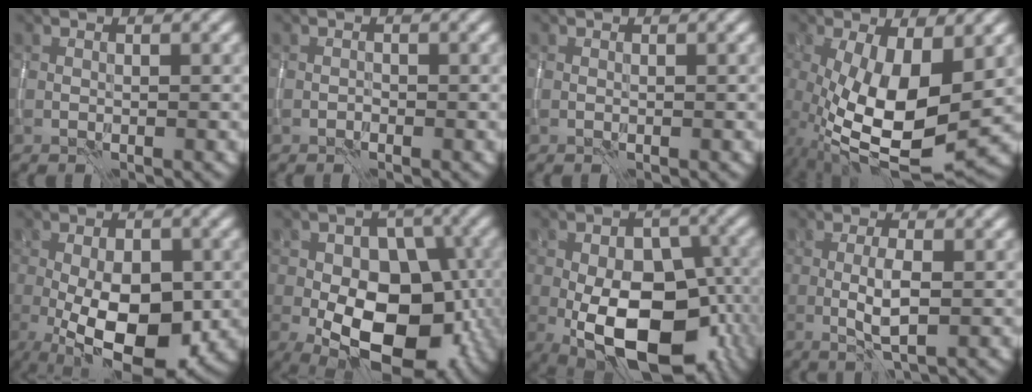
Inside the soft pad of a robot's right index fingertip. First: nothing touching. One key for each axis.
{"total": 0.7, "fx": -0.6, "fy": 0.4, "fz": 0.1, "tx": -0.001, "ty": -0.001, "tz": -0.010}
{"total": 0.0}
{"total": 11.8, "fx": -1.3, "fy": 4.8, "fz": 10.7, "tx": -0.197, "ty": -0.019, "tz": -0.018}
{"total": 11.7, "fx": -3.4, "fy": 5.6, "fz": 9.7, "tx": -0.151, "ty": -0.008, "tz": -0.053}
{"total": 15.1, "fx": -4.1, "fy": 9.7, "fz": 10.9, "tx": -0.132, "ty": -0.010, "tz": -0.052}
{"total": 14.7, "fx": -4.8, "fy": 8.5, "fz": 11.0, "tx": -0.165, "ty": -0.028, "tz": -0.063}
{"total": 3.0, "fx": -0.6, "fy": 0.8, "fz": 2.9, "tx": -0.059, "ty": -0.002, "tz": -0.010}